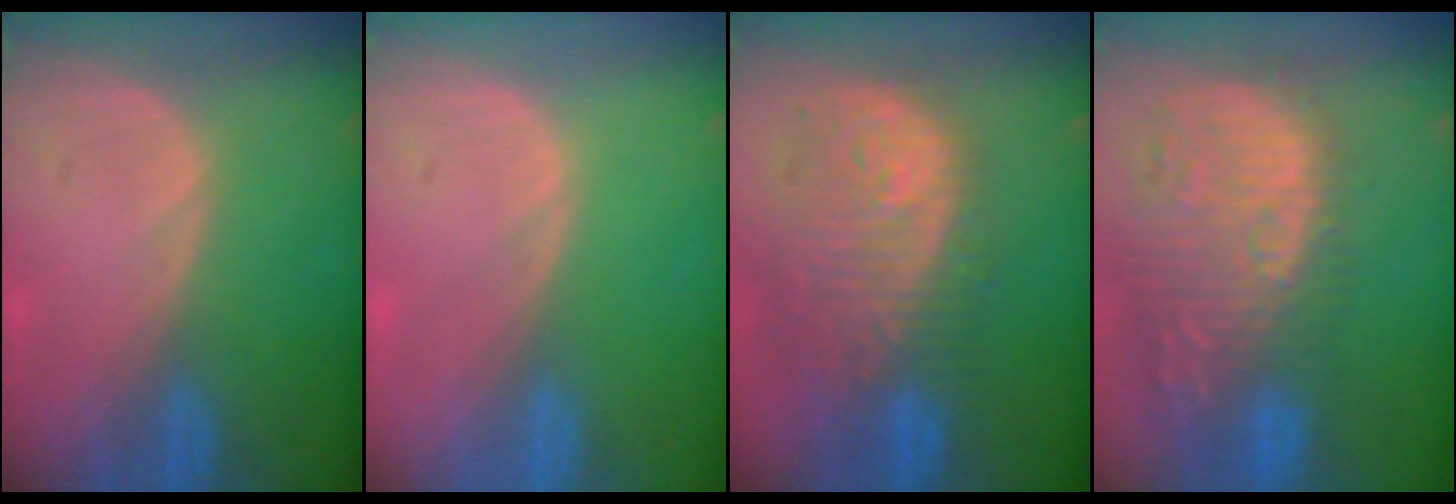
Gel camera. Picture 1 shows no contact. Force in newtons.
{"total": 0.0}
{"total": 11.9, "press": 10.7, "slide": 5.4}
{"total": 14.6, "press": 12.6, "slide": 7.4}